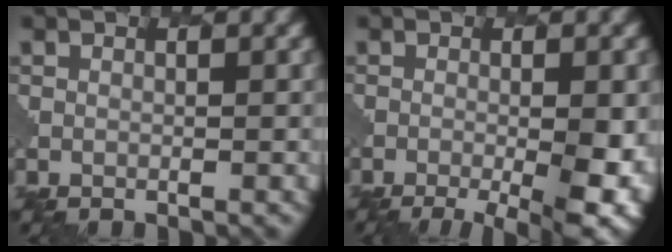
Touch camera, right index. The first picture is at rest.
{"total": 7.8, "force": [-2.8, 2.3, 6.9], "torque": [-0.098, -0.009, -0.036]}